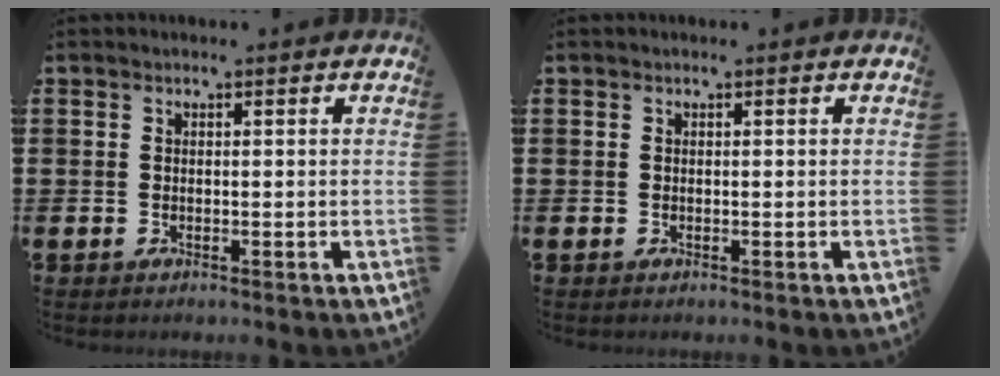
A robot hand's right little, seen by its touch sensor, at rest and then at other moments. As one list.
[{"total": 0.0}]